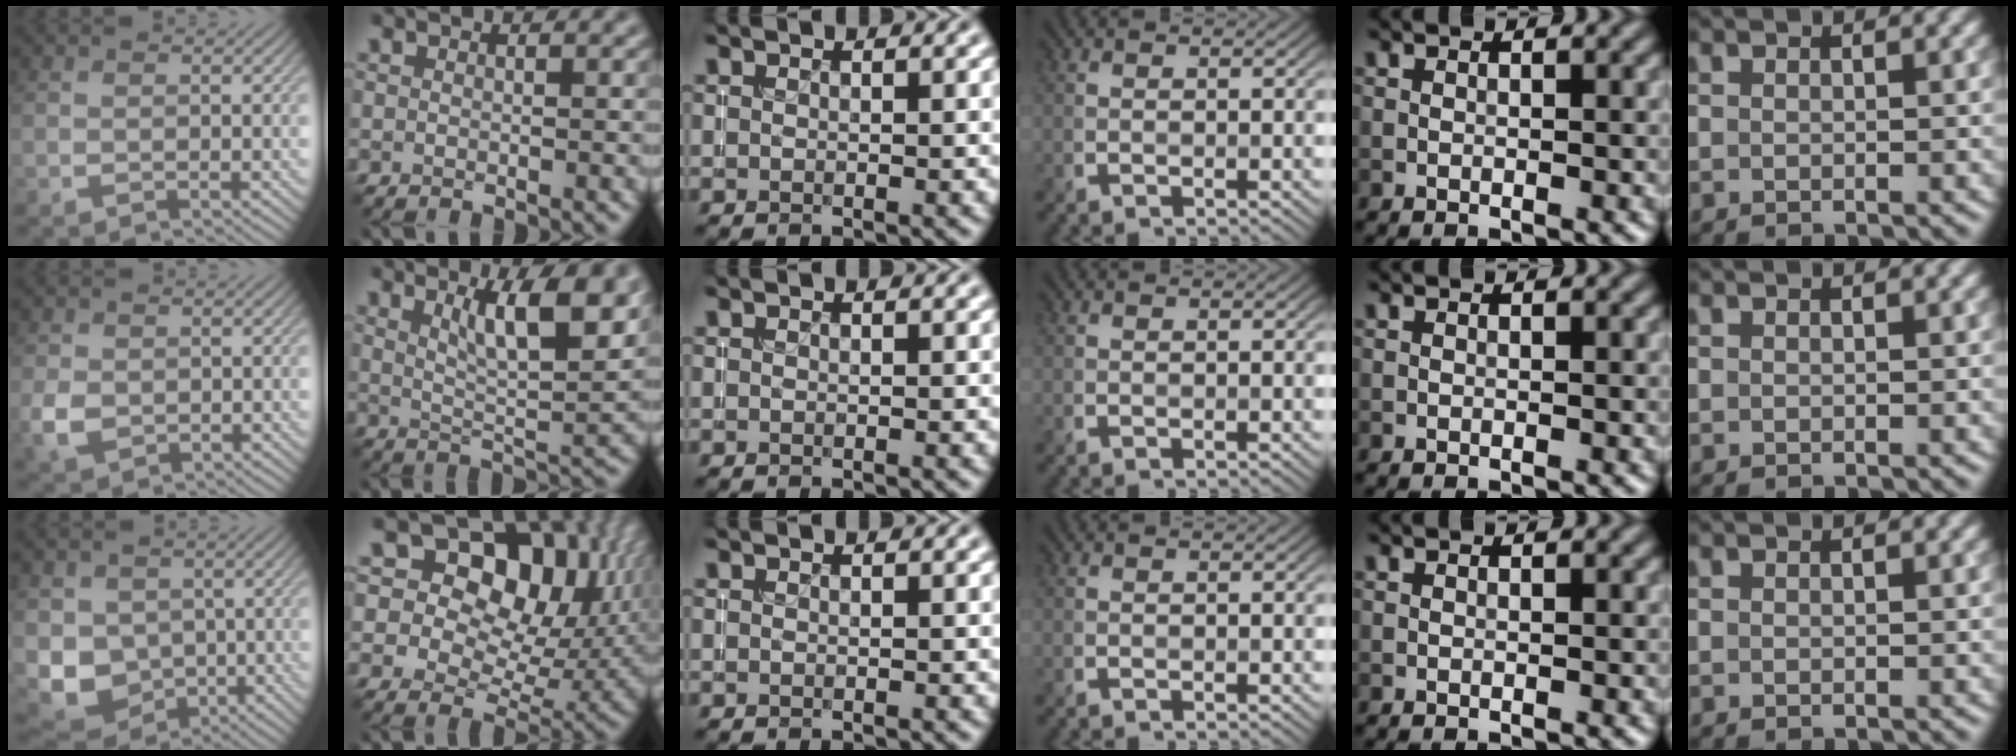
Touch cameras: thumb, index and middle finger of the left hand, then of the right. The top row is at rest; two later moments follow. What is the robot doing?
{"motion": "insert", "object": "coin"}